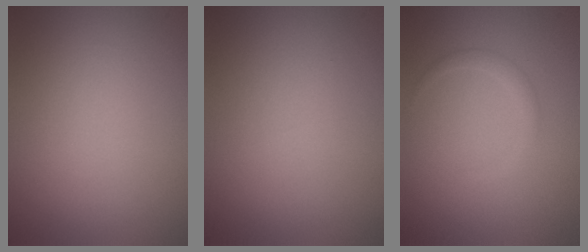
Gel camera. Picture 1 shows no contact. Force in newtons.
{"total": 0.0}
{"total": 1.1, "press": 1.1, "slide": 0.1}